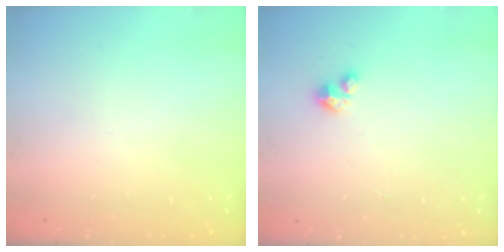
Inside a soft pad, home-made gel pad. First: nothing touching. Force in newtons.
{"total": 1.9, "press": 1.9, "slide": 0.1}